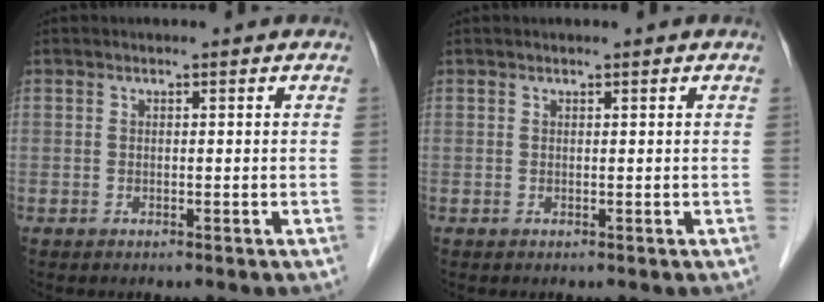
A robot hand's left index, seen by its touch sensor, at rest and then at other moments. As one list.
[{"total": 0.0}]